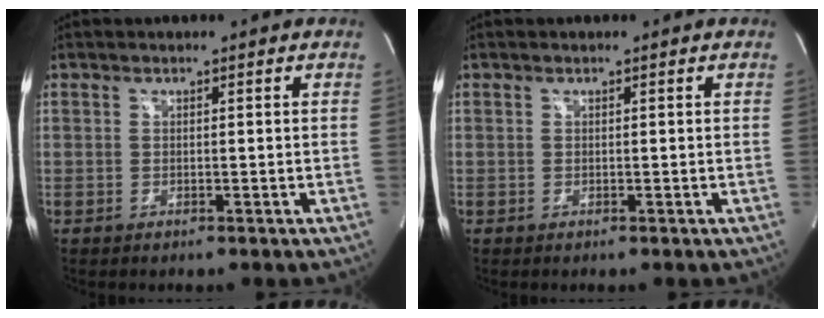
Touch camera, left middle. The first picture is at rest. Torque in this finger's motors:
{"motor_torque": [0.04, -0.02, -0.10, 0.00]}